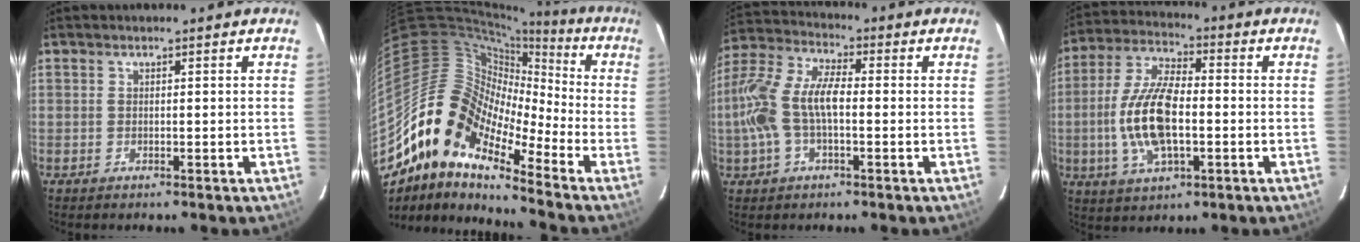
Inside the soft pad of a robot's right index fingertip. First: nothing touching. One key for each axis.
{"total": 14.7, "fx": -9.7, "fy": 6.0, "fz": 9.4, "tx": -0.139, "ty": 0.004, "tz": -0.203}
{"total": 13.5, "fx": -1.7, "fy": 6.2, "fz": 11.9, "tx": -0.256, "ty": 0.014, "tz": -0.038}
{"total": 14.2, "fx": -2.3, "fy": 6.0, "fz": 12.7, "tx": -0.267, "ty": 0.003, "tz": -0.044}